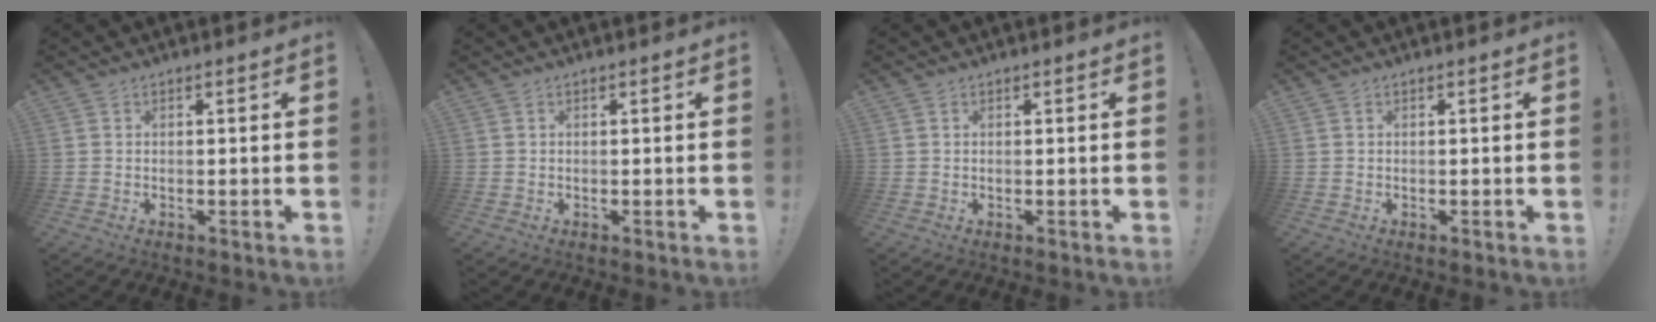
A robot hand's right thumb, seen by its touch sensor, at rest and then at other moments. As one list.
[{"total": 0.0}, {"total": 0.0}, {"total": 0.0}]